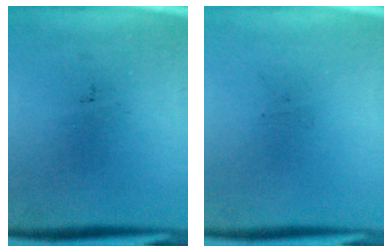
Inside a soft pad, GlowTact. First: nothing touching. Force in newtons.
{"total": 0.0}